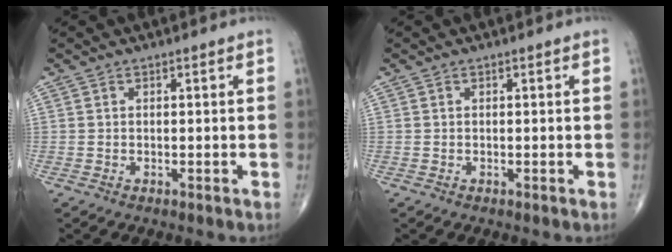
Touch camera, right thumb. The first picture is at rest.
{"total": 0.0}